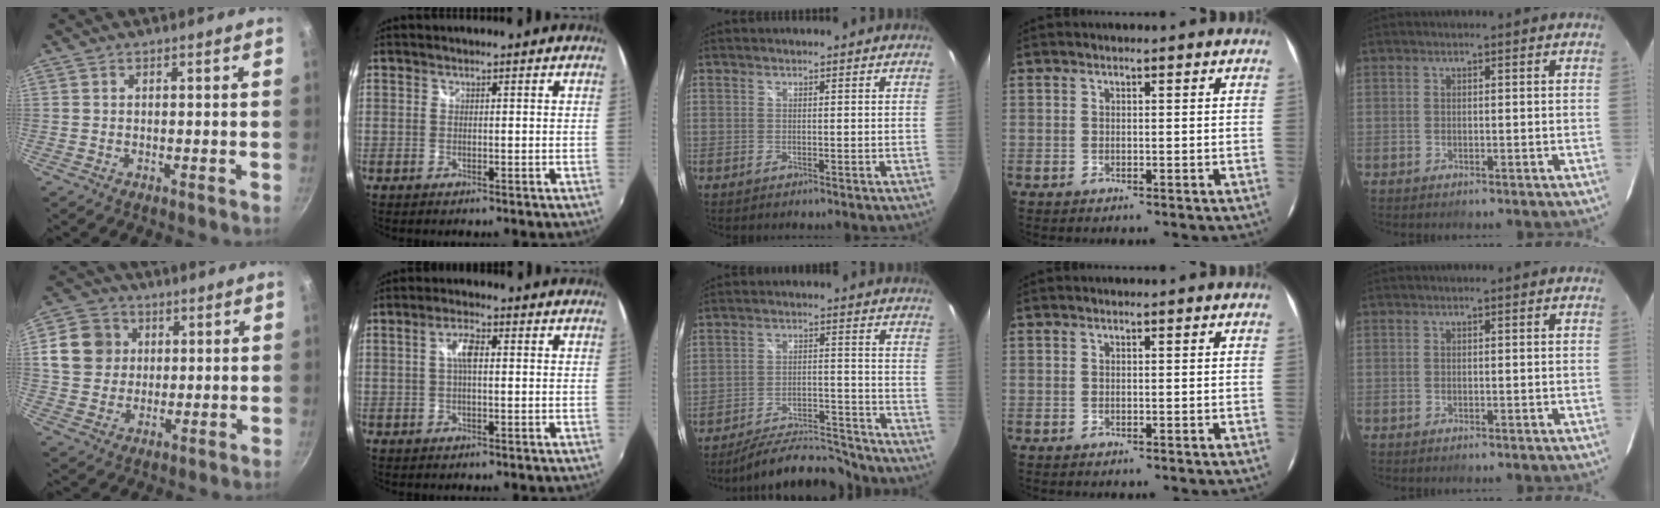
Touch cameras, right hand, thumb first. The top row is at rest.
{"thumb": {"total": 10.3, "force": [2.5, 9.2, 4.1], "torque": [-0.044, 0.007, 0.039]}, "index": {"total": 3.7, "force": [0.5, 1.3, 3.4], "torque": [-0.065, 0.008, 0.007]}, "middle": {"total": 13.1, "force": [-12.3, 2.8, 3.5], "torque": [-0.073, 0.015, -0.172]}}